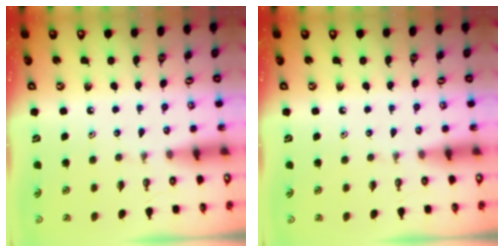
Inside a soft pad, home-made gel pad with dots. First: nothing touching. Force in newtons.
{"total": 0.0}